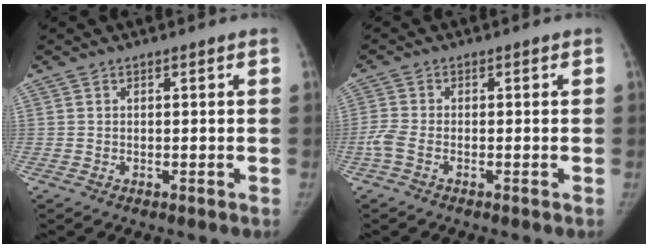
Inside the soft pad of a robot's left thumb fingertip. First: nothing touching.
{"total": 3.2, "force": [-1.6, 1.5, 2.4], "torque": [-0.071, 0.001, -0.042]}